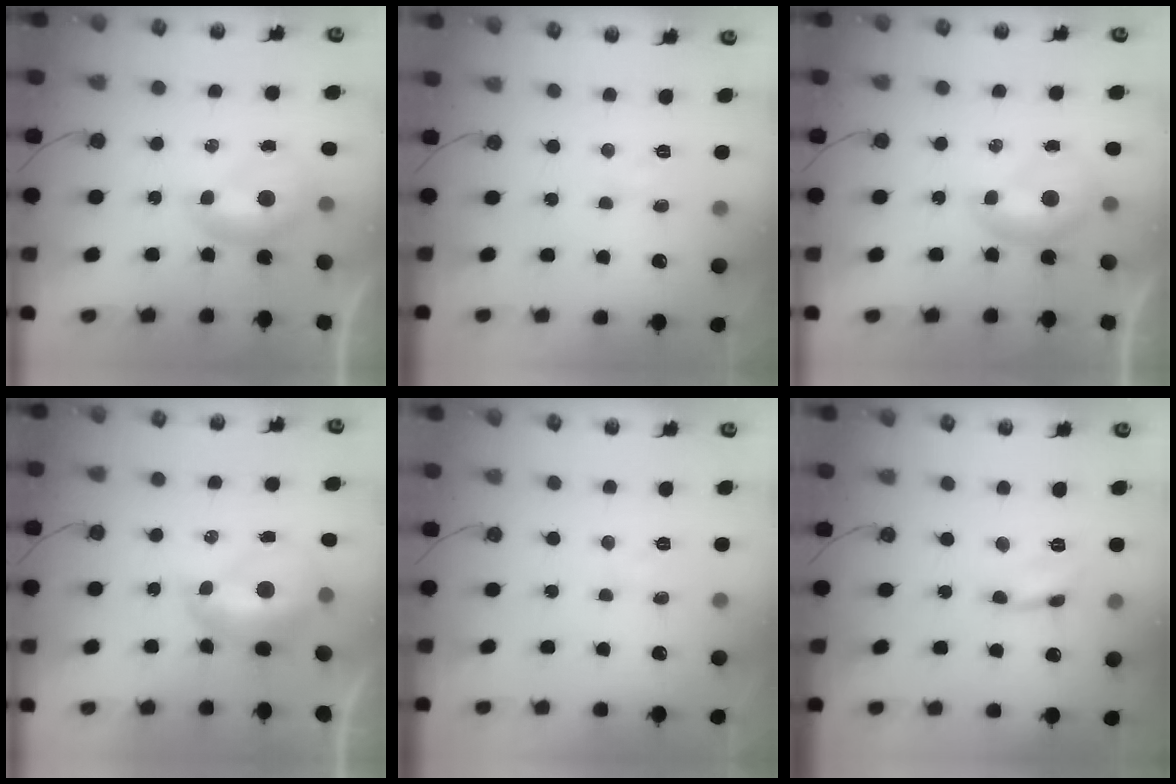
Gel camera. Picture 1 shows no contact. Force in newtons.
{"total": 2.4, "press": 2.3, "slide": 0.4}
{"total": 0.0}
{"total": 2.7, "press": 2.7, "slide": 0.7}
{"total": 1.7, "press": 1.6, "slide": 0.4}
{"total": 1.6, "press": 1.5, "slide": 0.4}